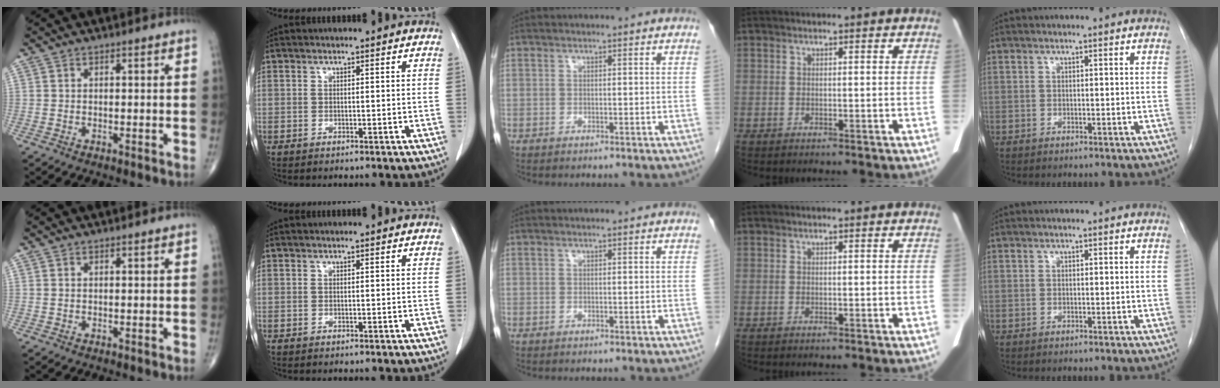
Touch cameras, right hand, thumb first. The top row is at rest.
{}